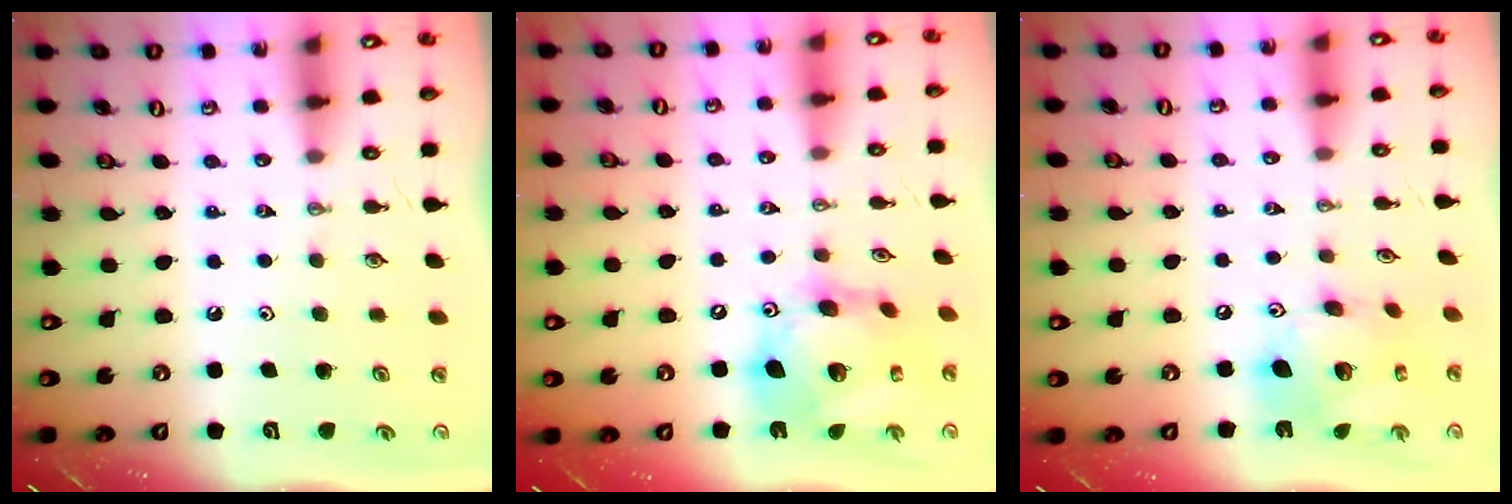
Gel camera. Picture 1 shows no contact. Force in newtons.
{"total": 17.7, "press": 17.6, "slide": 1.7}
{"total": 15.6, "press": 15.6, "slide": 1.5}